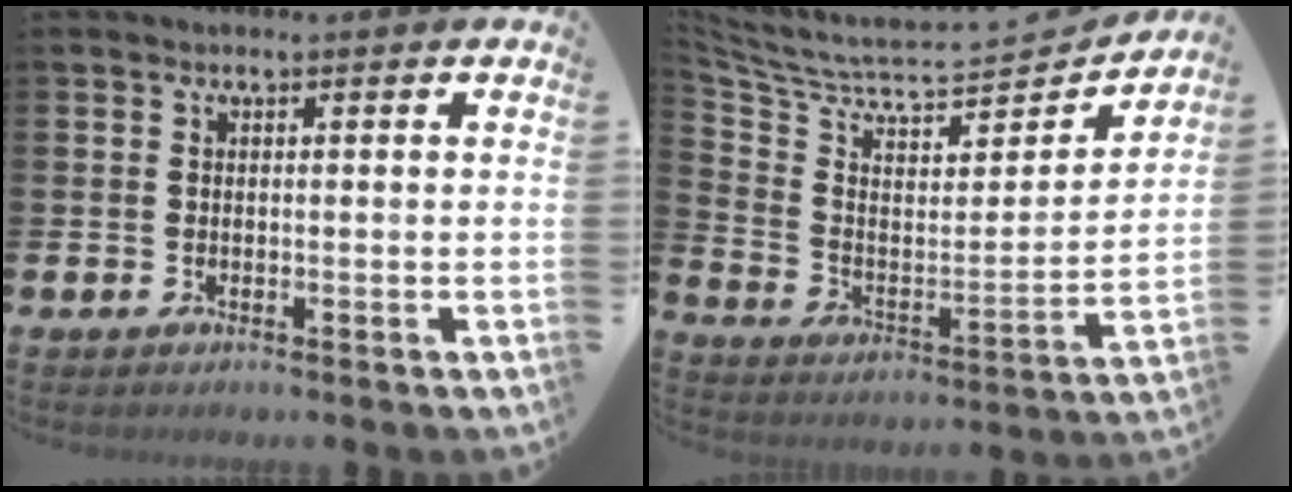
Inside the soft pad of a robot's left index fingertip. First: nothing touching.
{"total": 6.7, "force": [6.1, 1.6, 2.3], "torque": [-0.084, -0.058, 0.099]}